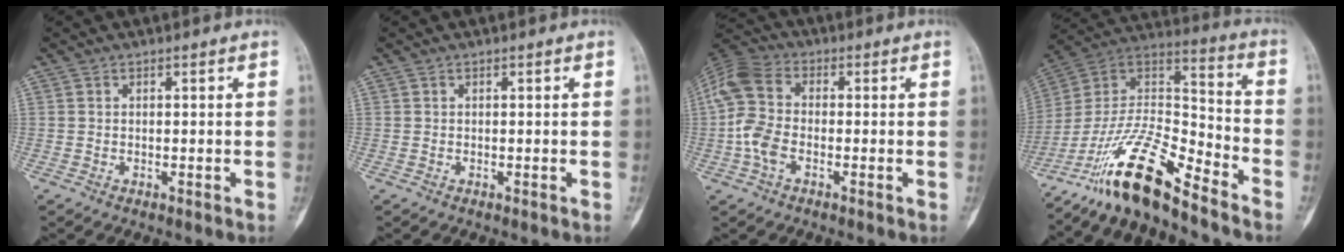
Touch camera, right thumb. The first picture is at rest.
{"total": 0.0}
{"total": 9.4, "force": [-1.8, 6.0, 7.1], "torque": [-0.160, 0.019, -0.049]}
{"total": 17.9, "force": [-13.9, 3.7, 10.7], "torque": [-0.198, 0.090, -0.260]}